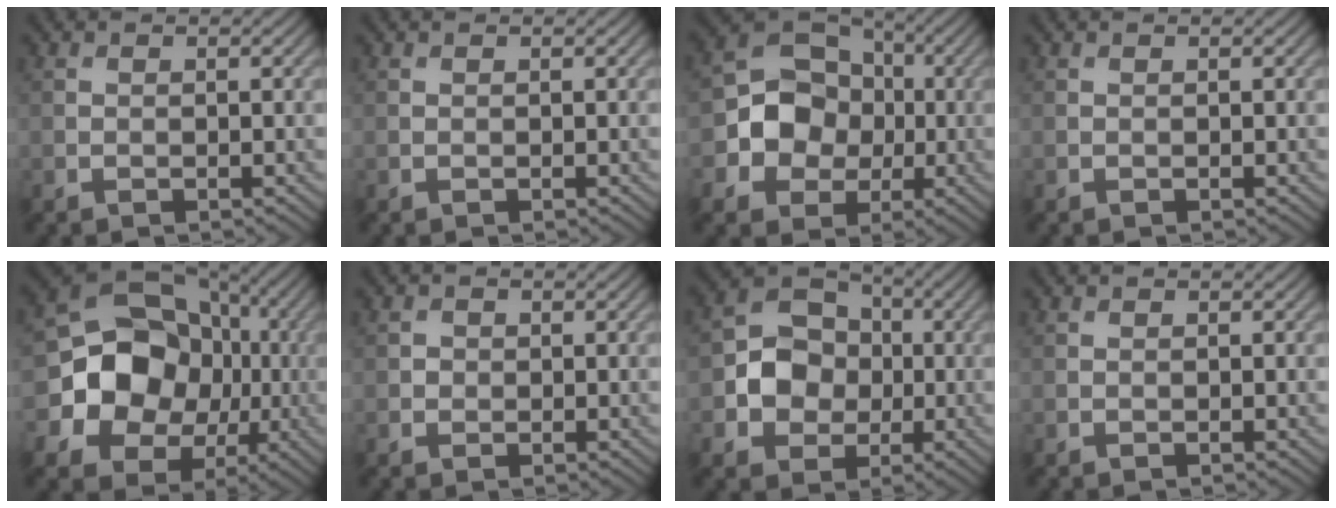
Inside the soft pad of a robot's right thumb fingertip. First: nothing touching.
{"total": 0.0}
{"total": 8.2, "force": [-1.1, 7.1, 4.1], "torque": [-0.065, 0.006, -0.040]}
{"total": 0.0}
{"total": 15.3, "force": [-1.4, 13.3, 7.6], "torque": [-0.146, -0.017, -0.042]}
{"total": 0.8, "force": [0.0, 0.8, 0.2], "torque": [-0.001, -0.003, -0.004]}
{"total": 7.1, "force": [-0.8, 6.1, 3.6], "torque": [-0.063, 0.009, -0.030]}
{"total": 0.0}